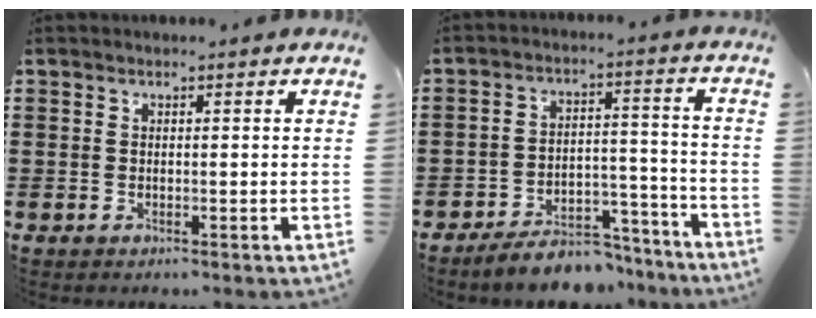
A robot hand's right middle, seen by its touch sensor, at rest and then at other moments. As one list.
[{"total": 7.0, "force": [-6.6, 1.7, 1.8], "torque": [-0.019, 0.024, -0.123]}]